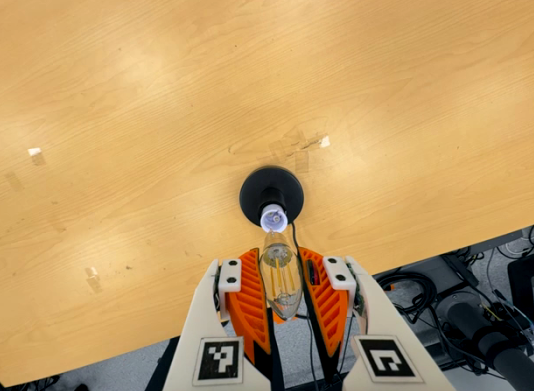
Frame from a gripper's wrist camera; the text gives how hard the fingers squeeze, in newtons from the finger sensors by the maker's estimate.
{"total": 13.7, "left": 14.2, "right": 13.2}